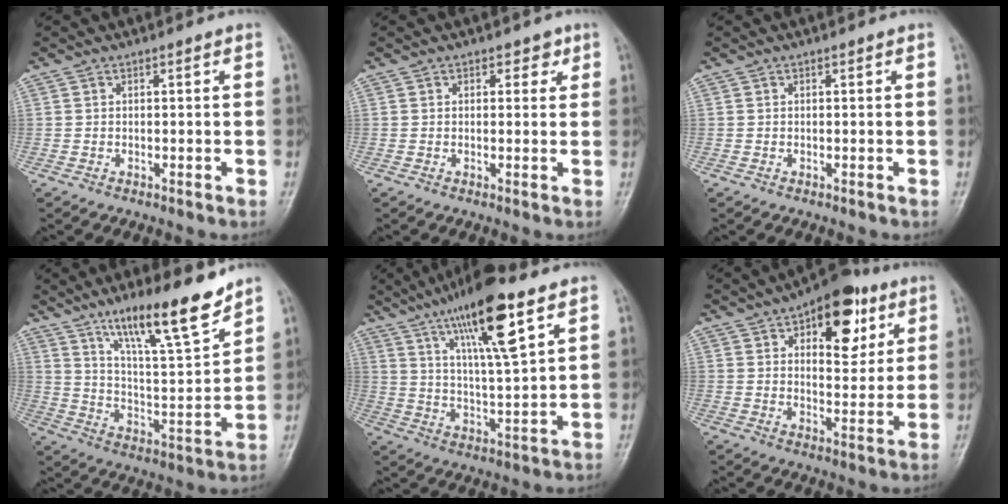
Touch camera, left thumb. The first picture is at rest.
{"total": 2.5, "force": [1.2, 1.9, 1.2], "torque": [0.011, -0.003, 0.011]}
{"total": 0.0}
{"total": 17.0, "force": [11.9, 3.4, 11.7], "torque": [-0.170, -0.072, 0.208]}
{"total": 17.1, "force": [9.5, 3.7, 13.8], "torque": [-0.223, -0.032, 0.168]}
{"total": 14.9, "force": [6.9, 7.7, 10.8], "torque": [-0.100, -0.020, 0.097]}